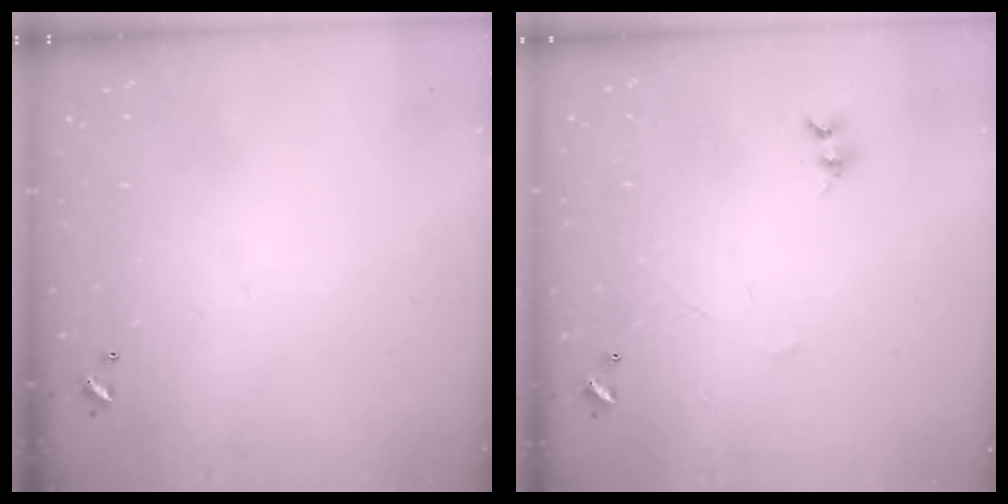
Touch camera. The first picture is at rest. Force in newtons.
{"total": 0.0}